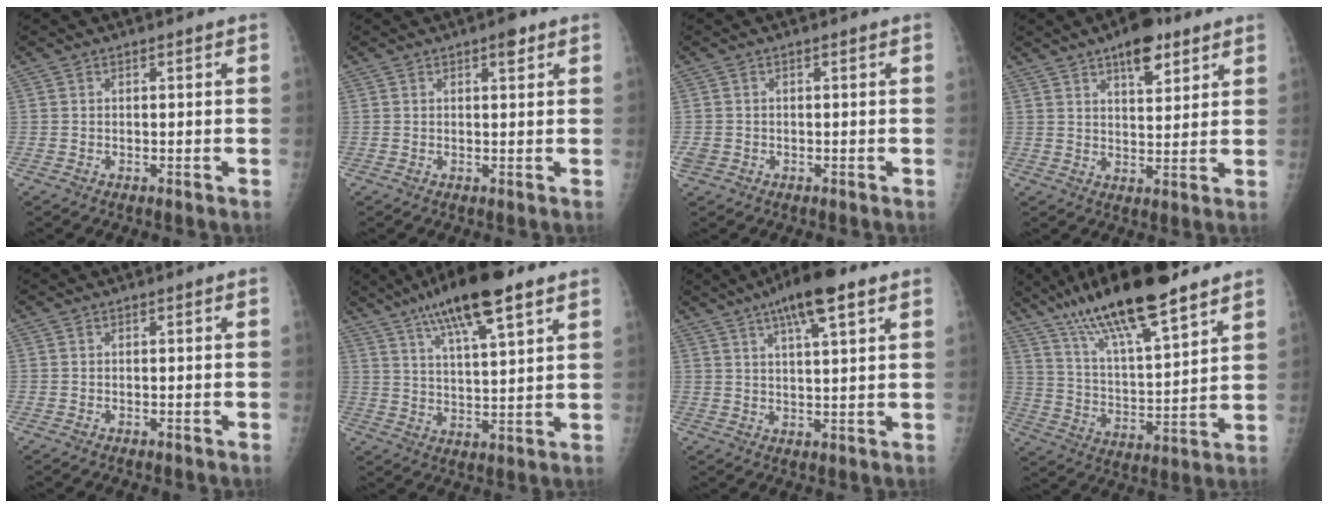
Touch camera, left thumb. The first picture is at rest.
{"total": 2.2, "force": [1.4, 0.8, 1.6], "torque": [-0.017, -0.005, 0.018]}
{"total": 1.9, "force": [-0.3, 1.6, 0.9], "torque": [-0.021, 0.000, -0.003]}
{"total": 8.8, "force": [5.4, 3.6, 5.9], "torque": [-0.068, -0.027, 0.081]}
{"total": 0.0}
{"total": 15.6, "force": [9.5, 3.6, 11.9], "torque": [-0.189, -0.025, 0.161]}
{"total": 11.0, "force": [6.4, 2.4, 8.6], "torque": [-0.137, -0.011, 0.101]}
{"total": 21.0, "force": [14.8, 4.7, 14.2], "torque": [-0.237, -0.051, 0.261]}